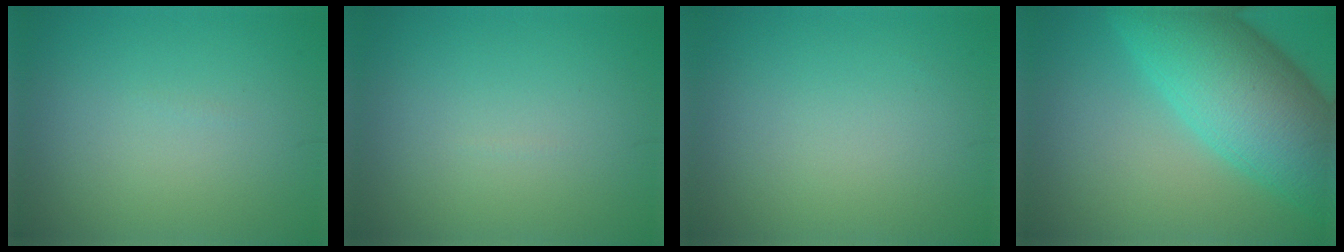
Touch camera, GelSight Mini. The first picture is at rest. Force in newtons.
{"total": 0.0}
{"total": 0.0}
{"total": 11.5, "press": 11.5, "slide": 0.3}